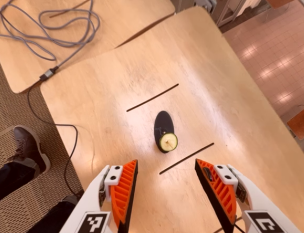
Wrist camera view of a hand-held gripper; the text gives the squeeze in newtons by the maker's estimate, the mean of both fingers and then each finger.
{"total": 0.5, "left": 0.3, "right": 0.8}